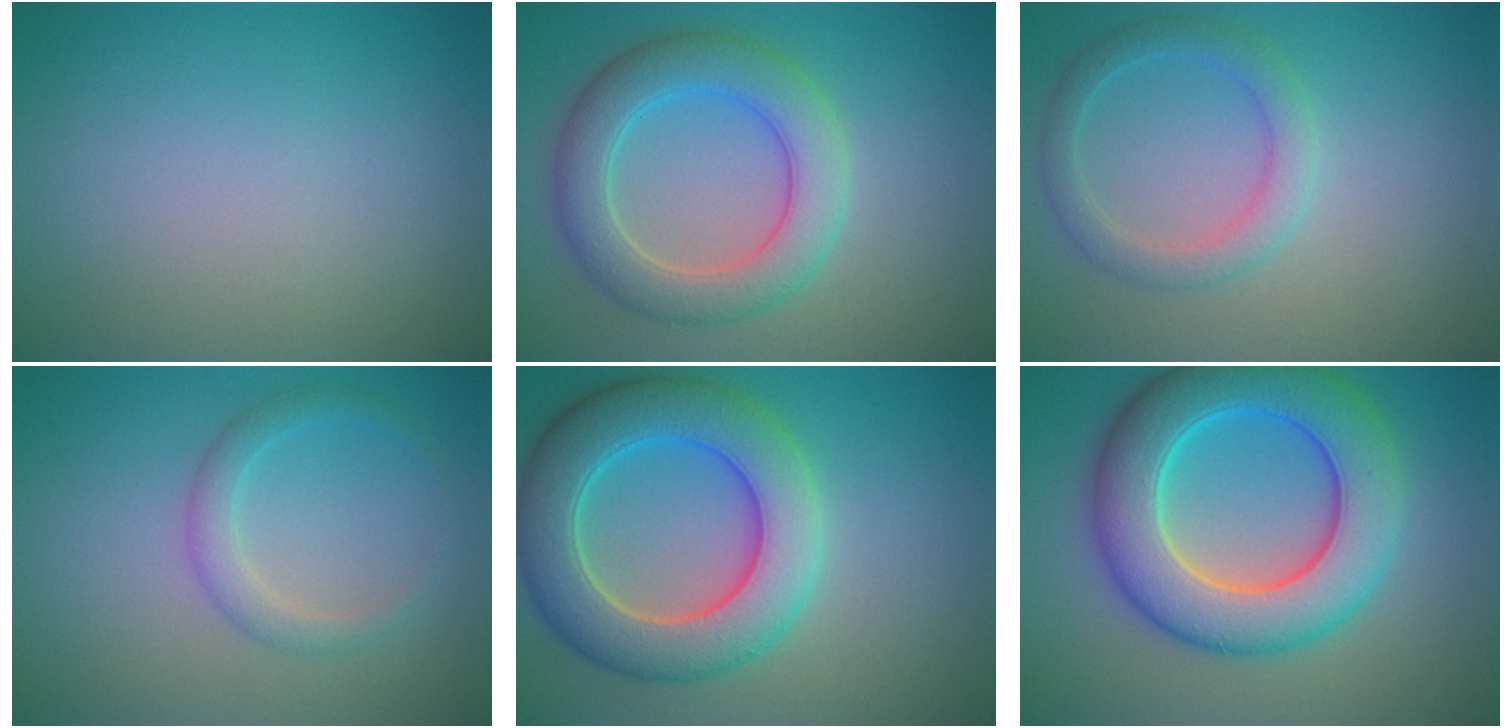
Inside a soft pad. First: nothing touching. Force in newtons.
{"total": 6.0, "press": 6.0, "slide": 0.5}
{"total": 2.7, "press": 2.7, "slide": 0.1}
{"total": 2.1, "press": 2.1, "slide": 0.1}
{"total": 9.0, "press": 9.0, "slide": 0.3}
{"total": 10.0, "press": 10.0, "slide": 0.0}